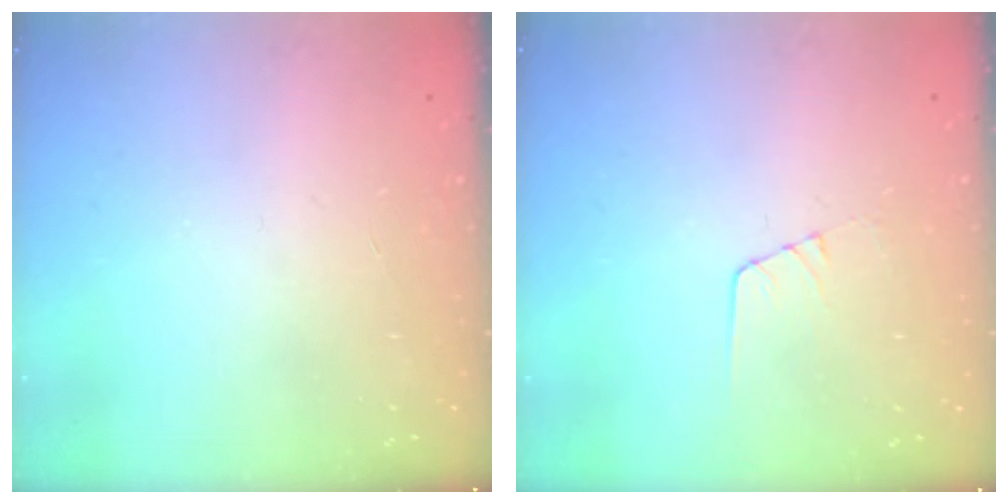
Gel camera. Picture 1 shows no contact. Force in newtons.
{"total": 4.3, "press": 4.3, "slide": 0.2}